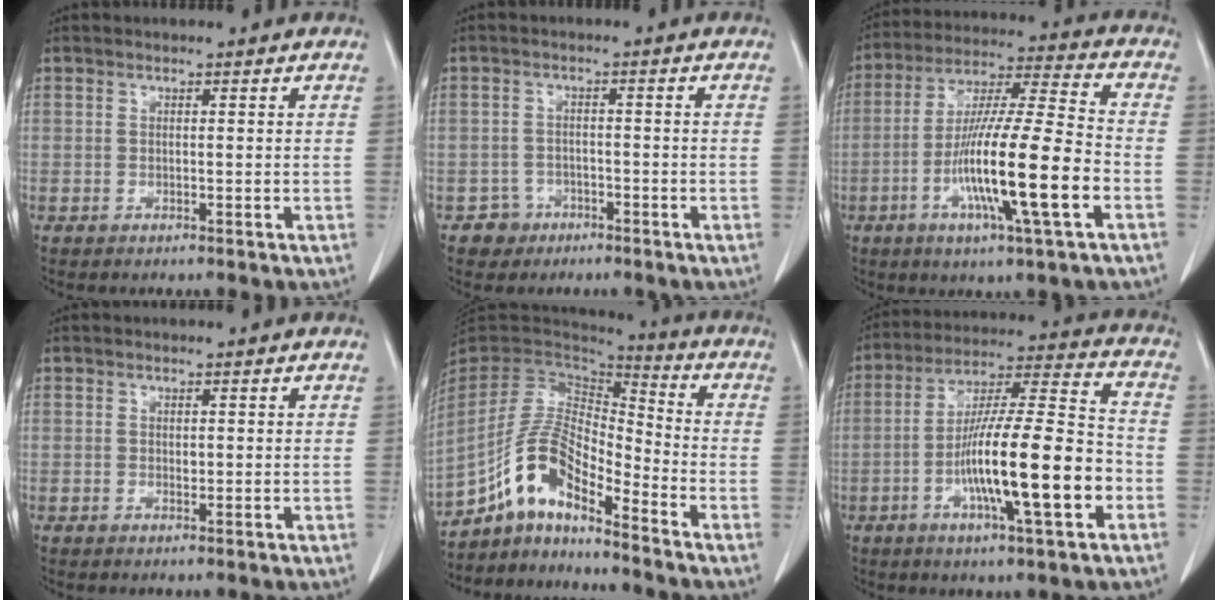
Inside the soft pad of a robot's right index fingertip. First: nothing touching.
{"total": 3.3, "force": [-1.9, 2.6, -0.3], "torque": [0.009, 0.015, -0.031]}
{"total": 17.1, "force": [-5.4, 0.5, 16.2], "torque": [-0.300, -0.010, -0.094]}
{"total": 0.6, "force": [0.1, 0.5, 0.4], "torque": [-0.008, 0.000, 0.004]}
{"total": 12.1, "force": [-8.6, 3.3, 8.0], "torque": [-0.165, 0.024, -0.163]}
{"total": 17.3, "force": [-5.3, 1.6, 16.4], "torque": [-0.287, 0.001, -0.085]}